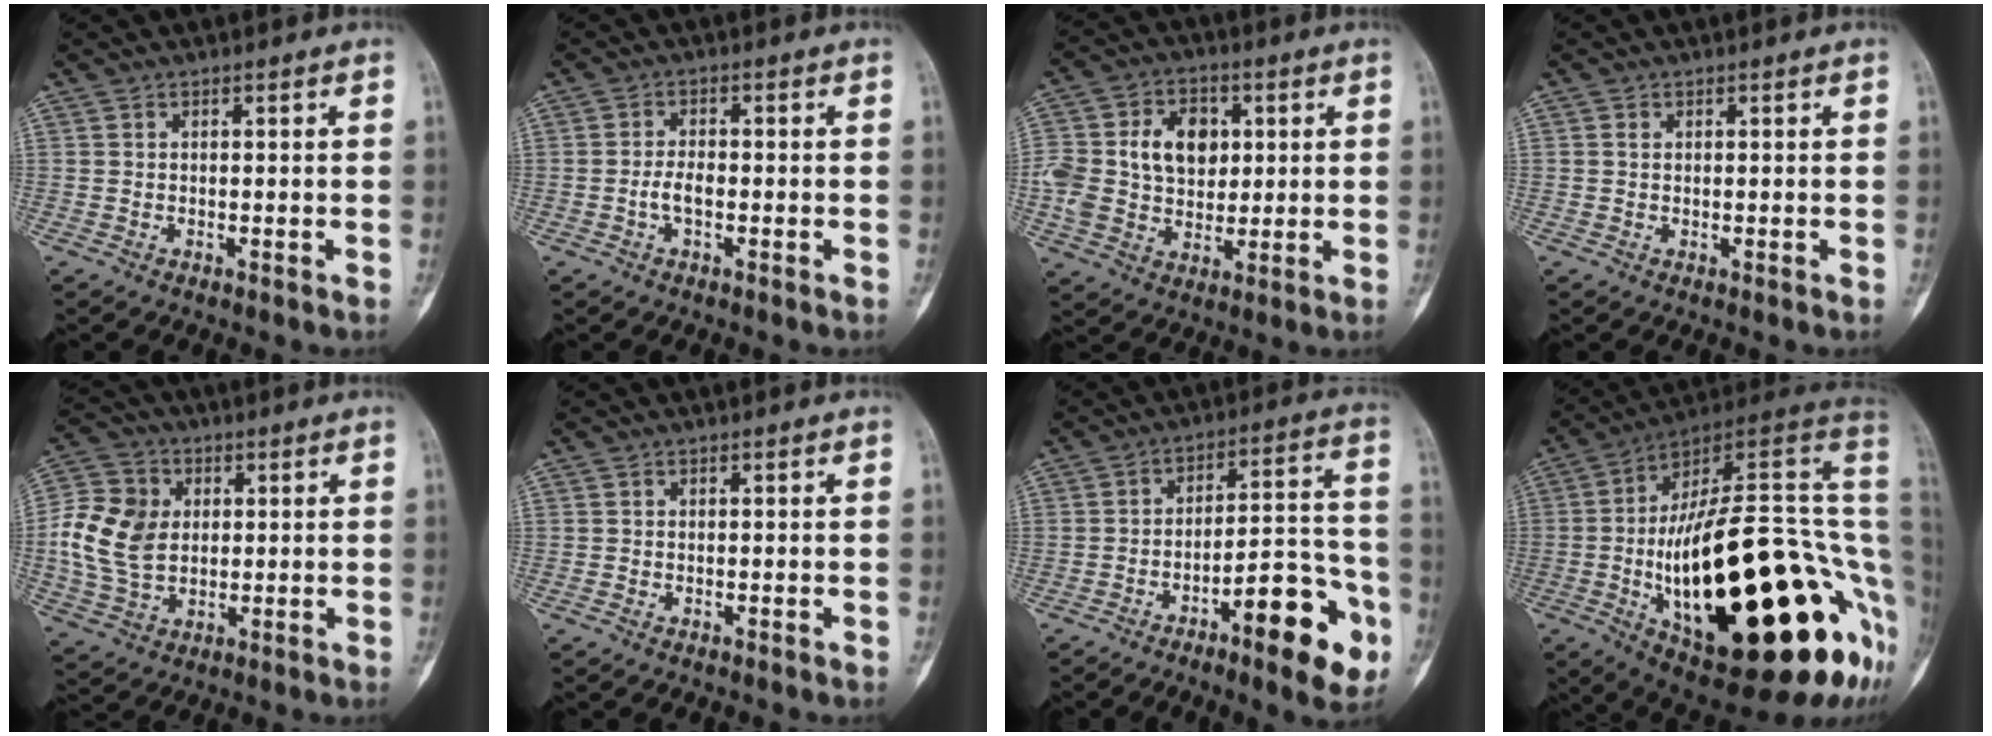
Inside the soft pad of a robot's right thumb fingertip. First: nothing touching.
{"total": 2.9, "force": [-0.9, 1.4, 2.4], "torque": [-0.048, 0.010, -0.018]}
{"total": 16.0, "force": [2.4, 11.9, 10.5], "torque": [-0.186, 0.009, 0.047]}
{"total": 0.6, "force": [0.2, 0.5, 0.3], "torque": [-0.006, 0.000, 0.003]}
{"total": 13.2, "force": [1.1, 10.1, 8.4], "torque": [-0.153, 0.006, 0.022]}
{"total": 0.0}
{"total": 16.2, "force": [-7.7, 4.9, 13.4], "torque": [-0.165, 0.053, -0.108]}
{"total": 38.2, "force": [-5.9, 13.5, 35.2], "torque": [-0.455, 0.023, -0.082]}